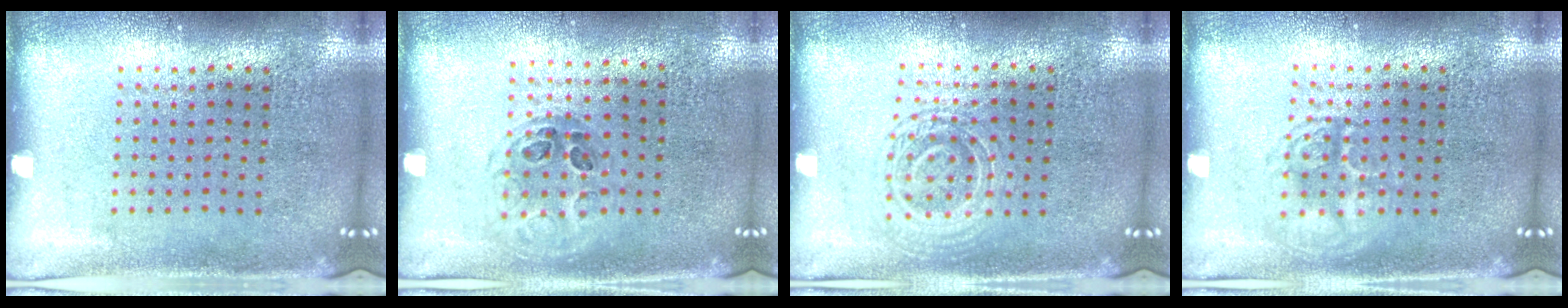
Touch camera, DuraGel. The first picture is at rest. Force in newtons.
{"total": 0.9, "press": 0.7, "slide": 0.5}
{"total": 1.4, "press": 1.3, "slide": 0.3}
{"total": 1.9, "press": 1.9, "slide": 0.3}